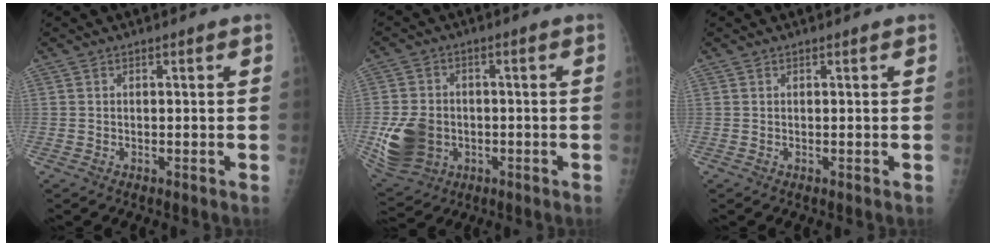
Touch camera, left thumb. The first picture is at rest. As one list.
[{"total": 11.2, "force": [-2.3, 9.0, 6.3], "torque": [-0.114, 0.006, -0.031]}, {"total": 0.0}]